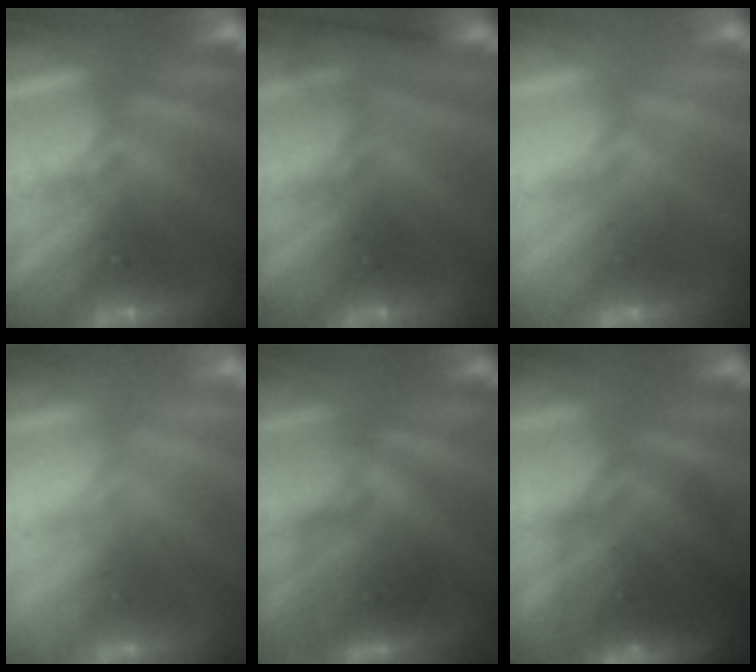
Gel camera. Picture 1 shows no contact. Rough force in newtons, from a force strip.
{"total": 2.7}
{"total": 5.0}
{"total": 2.5}
{"total": 3.1}
{"total": 7.4}